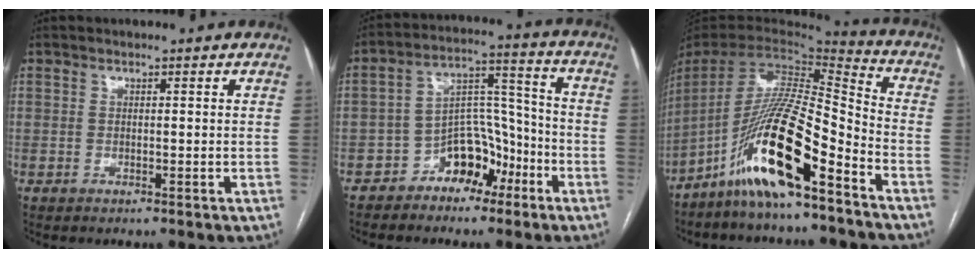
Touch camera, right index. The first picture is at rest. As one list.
[{"total": 9.4, "force": [-5.4, 5.9, 4.9], "torque": [-0.080, 0.037, -0.086]}, {"total": 18.3, "force": [-10.5, 2.2, 14.8], "torque": [-0.309, -0.024, -0.200]}]